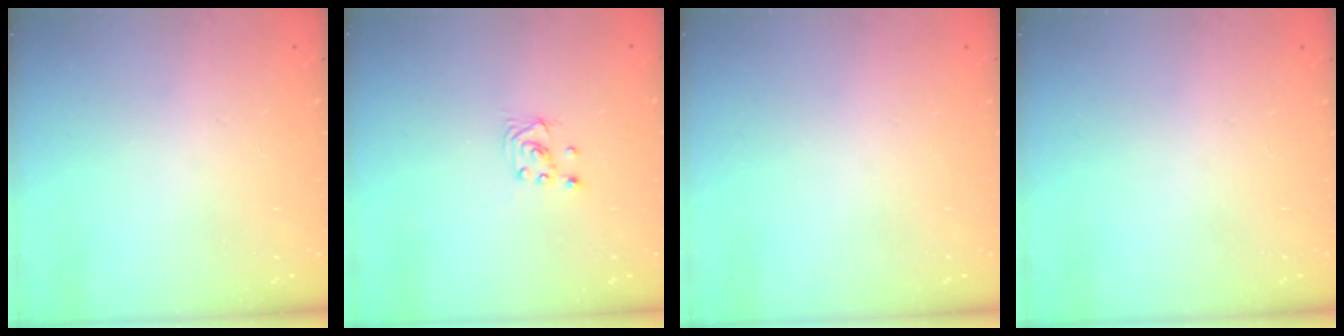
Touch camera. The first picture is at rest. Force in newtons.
{"total": 1.6, "press": 1.6, "slide": 0.0}
{"total": 0.0}
{"total": 0.0}